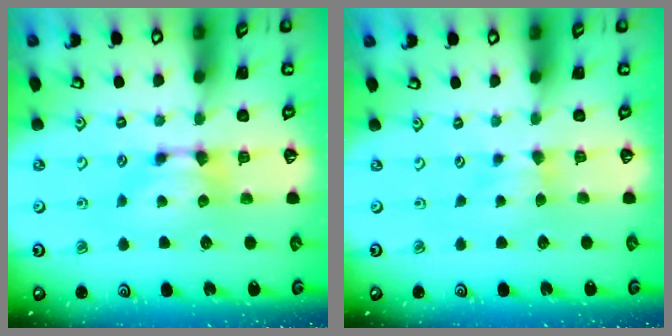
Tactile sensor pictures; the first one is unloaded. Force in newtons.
{"total": 2.5, "press": 2.5, "slide": 0.4}